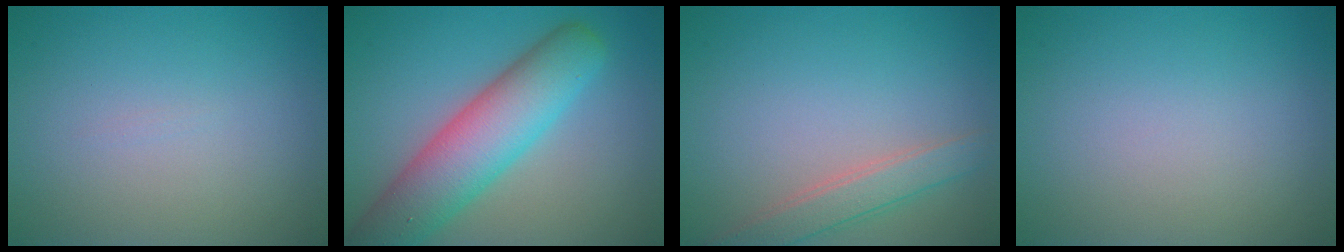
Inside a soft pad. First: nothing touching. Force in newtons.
{"total": 8.2, "press": 8.2, "slide": 0.6}
{"total": 2.7, "press": 2.7, "slide": 0.1}
{"total": 0.0}